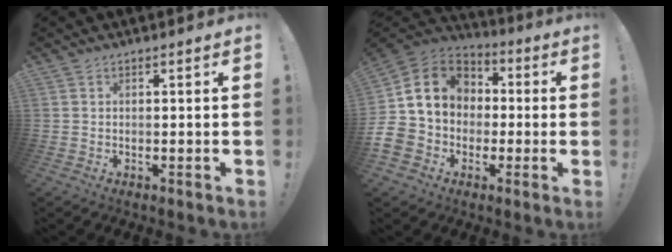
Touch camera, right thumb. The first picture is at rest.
{"total": 15.9, "force": [0.3, 13.7, 8.1], "torque": [-0.161, 0.014, 0.023]}